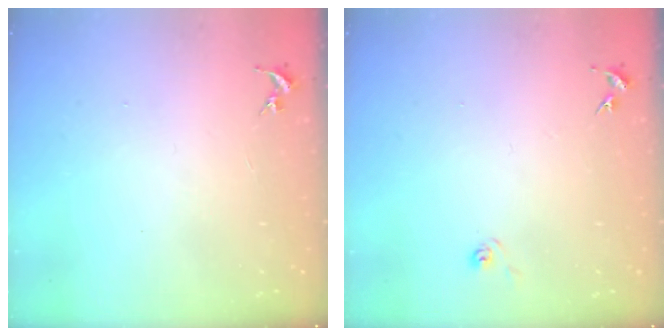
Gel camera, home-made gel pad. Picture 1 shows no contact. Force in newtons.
{"total": 4.4, "press": 4.4, "slide": 0.5}